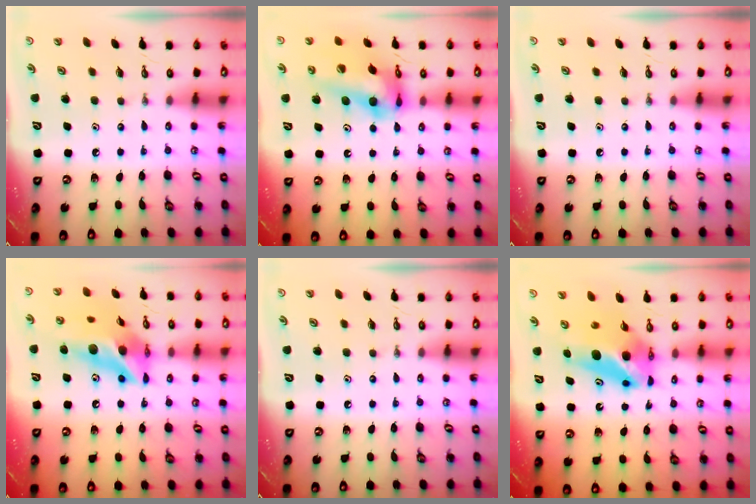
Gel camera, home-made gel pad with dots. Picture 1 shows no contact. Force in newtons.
{"total": 16.7, "press": 16.7, "slide": 1.4}
{"total": 0.0}
{"total": 16.1, "press": 16.0, "slide": 1.5}
{"total": 0.0}
{"total": 8.0, "press": 6.1, "slide": 5.2}